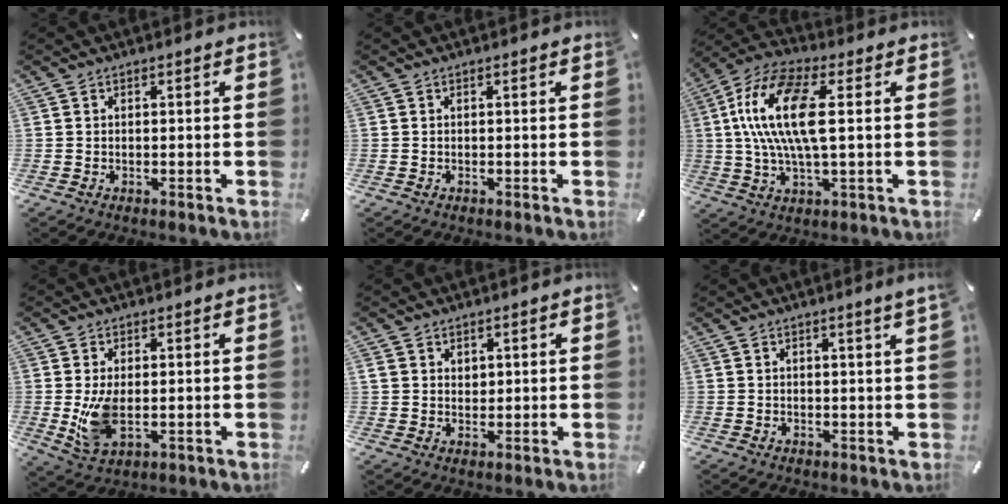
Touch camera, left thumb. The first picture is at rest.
{"total": 0.0}
{"total": 16.4, "force": [2.3, 6.3, 15.0], "torque": [-0.311, -0.004, 0.035]}
{"total": 7.8, "force": [0.0, 4.3, 6.6], "torque": [-0.131, -0.017, -0.005]}
{"total": 3.2, "force": [1.5, 2.7, 0.5], "torque": [0.001, -0.001, 0.024]}
{"total": 2.1, "force": [1.1, -0.1, 1.8], "torque": [-0.033, 0.000, 0.018]}